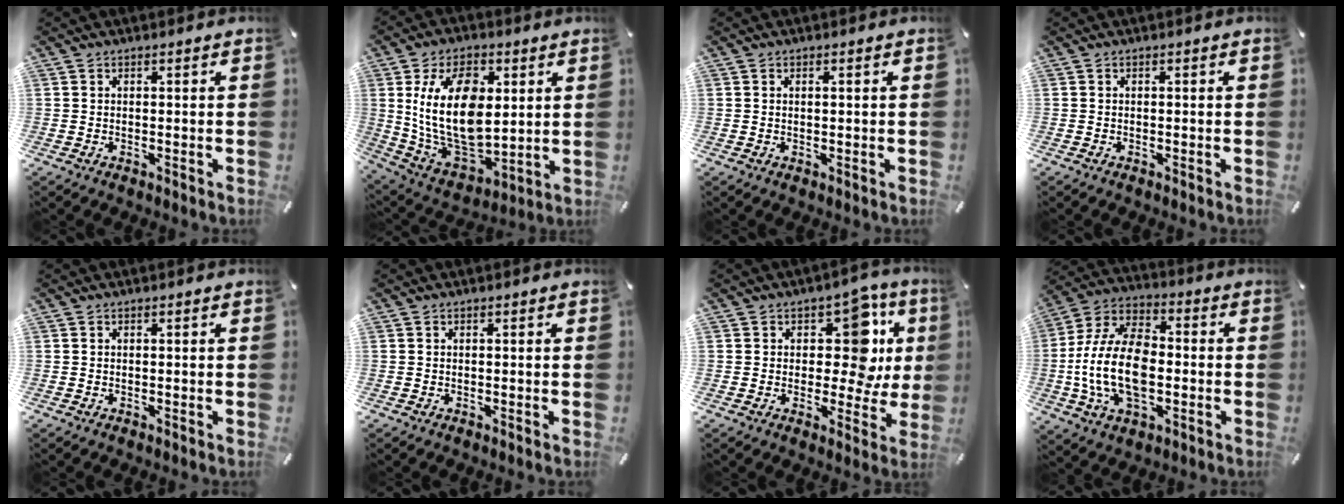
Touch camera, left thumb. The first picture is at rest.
{"total": 19.9, "force": [4.1, 12.6, 14.9], "torque": [-0.319, -0.017, 0.070]}
{"total": 0.8, "force": [0.2, 0.2, 0.8], "torque": [-0.014, 0.001, 0.003]}
{"total": 0.0}
{"total": 0.0}
{"total": 0.0}
{"total": 14.9, "force": [4.6, 9.0, 11.0], "torque": [-0.130, -0.034, 0.078]}
{"total": 17.4, "force": [-3.2, 11.0, 13.1], "torque": [-0.293, 0.006, -0.063]}